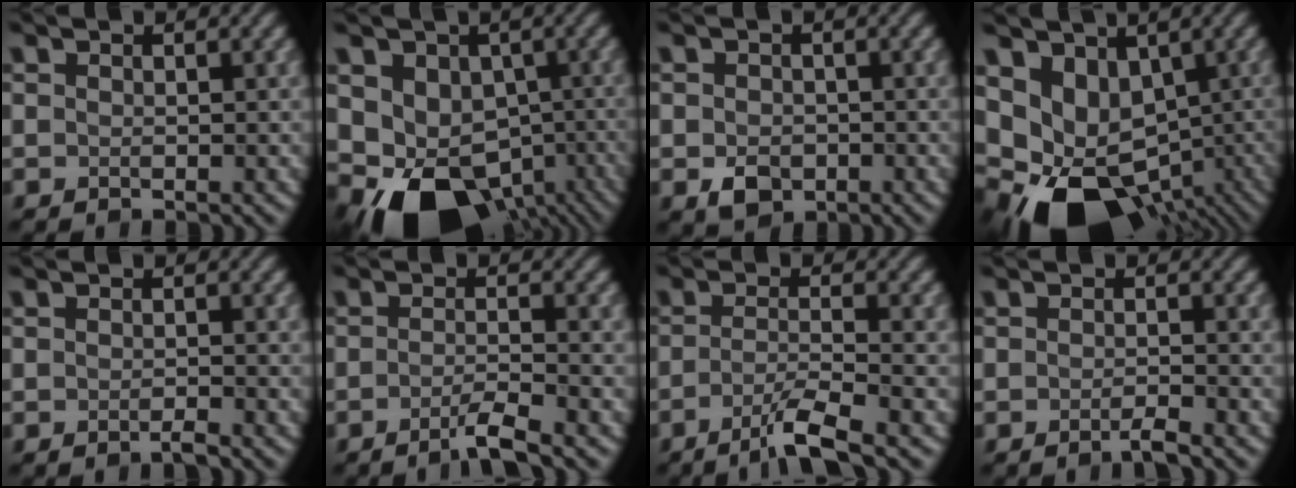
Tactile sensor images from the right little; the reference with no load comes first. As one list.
[{"total": 13.3, "force": [-5.9, 9.4, 7.4], "torque": [-0.110, -0.034, -0.070]}, {"total": 2.9, "force": [-1.0, 2.1, 1.6], "torque": [-0.030, -0.008, -0.021]}, {"total": 11.9, "force": [-3.6, 8.2, 7.9], "torque": [-0.146, -0.040, -0.034]}, {"total": 1.1, "force": [-0.7, 0.1, 0.8], "torque": [-0.013, 0.000, -0.017]}, {"total": 3.1, "force": [-1.7, 0.5, 2.6], "torque": [-0.039, 0.001, -0.045]}, {"total": 4.5, "force": [-2.5, 0.6, 3.7], "torque": [-0.062, -0.001, -0.059]}, {"total": 1.7, "force": [-1.0, 0.2, 1.3], "torque": [-0.017, 0.002, -0.024]}]